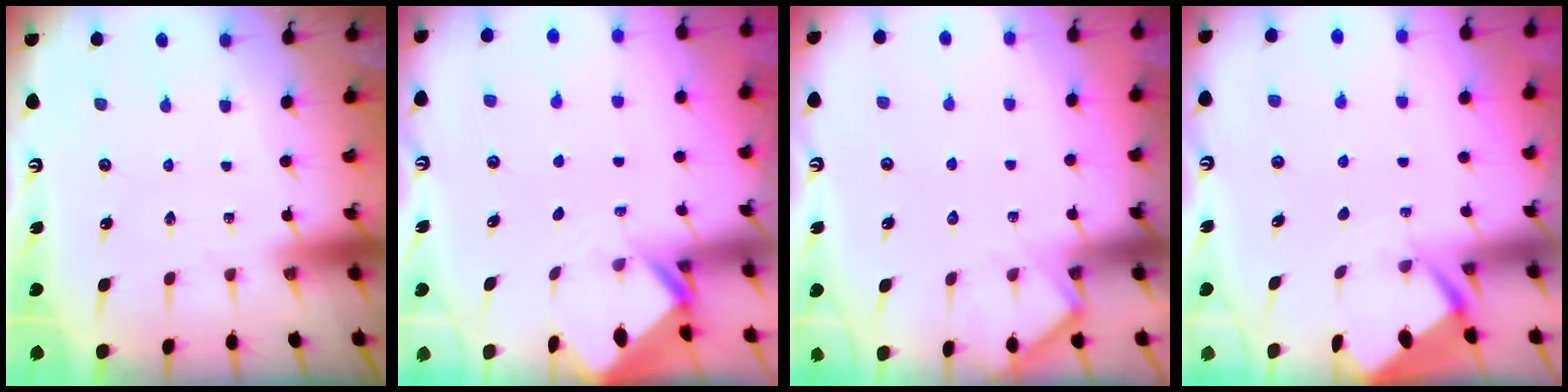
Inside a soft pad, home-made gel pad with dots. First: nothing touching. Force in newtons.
{"total": 2.3, "press": 2.3, "slide": 0.1}
{"total": 6.1, "press": 6.0, "slide": 0.8}
{"total": 2.6, "press": 2.6, "slide": 0.4}